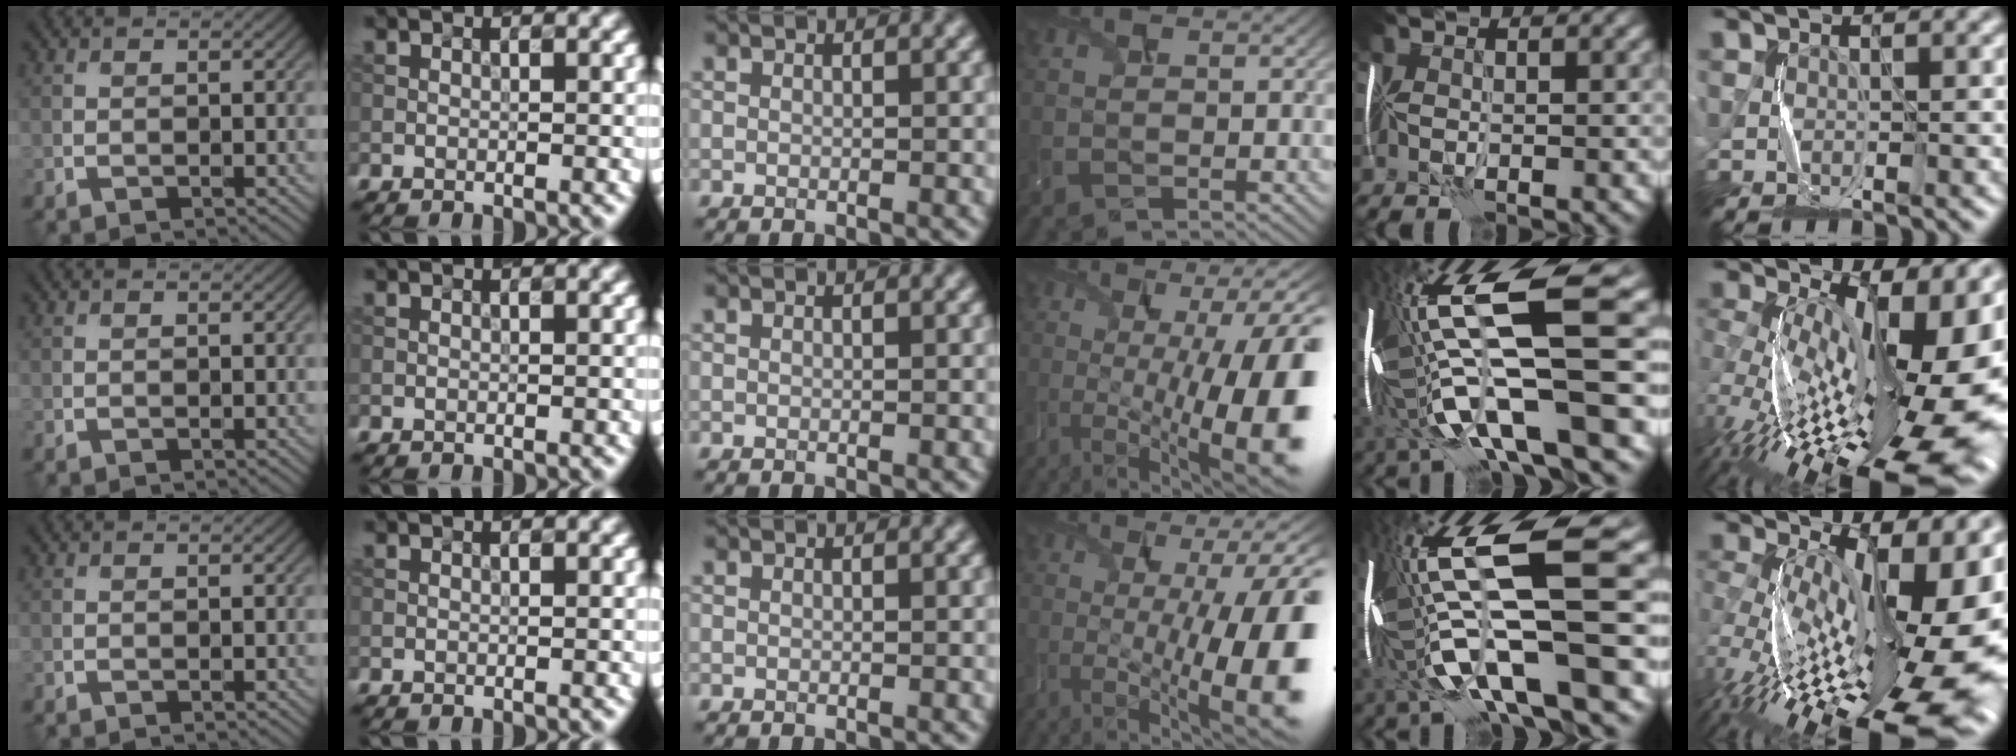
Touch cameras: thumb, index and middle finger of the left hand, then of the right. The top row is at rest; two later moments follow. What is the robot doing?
{"motion": "shake", "object": "plastic piggy bank"}